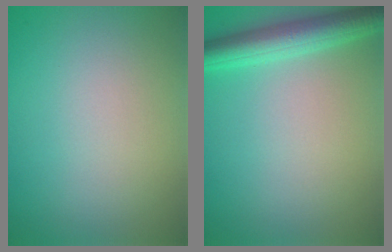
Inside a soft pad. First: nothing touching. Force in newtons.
{"total": 4.2, "press": 4.2, "slide": 0.2}